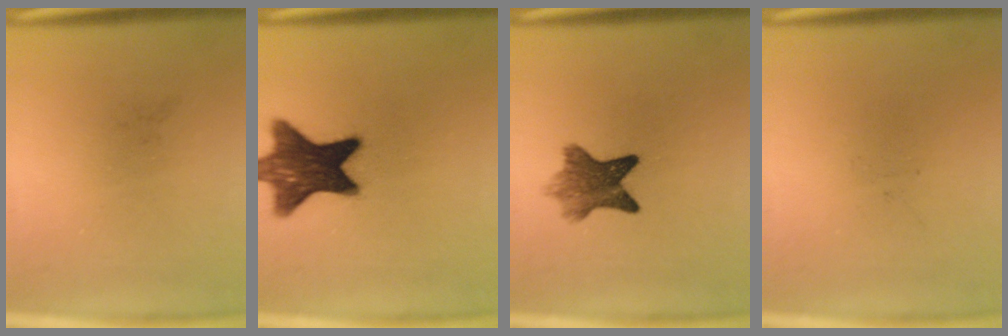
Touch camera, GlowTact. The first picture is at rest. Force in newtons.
{"total": 14.8}
{"total": 7.0}
{"total": 0.0}